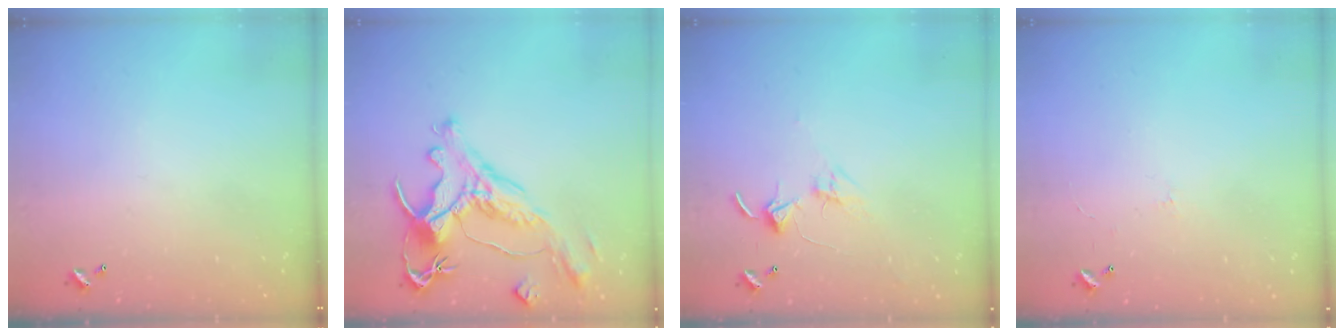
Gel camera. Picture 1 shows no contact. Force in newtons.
{"total": 1.6, "press": 1.0, "slide": 1.3}
{"total": 2.8, "press": 2.8, "slide": 0.2}
{"total": 1.8, "press": 1.7, "slide": 0.4}